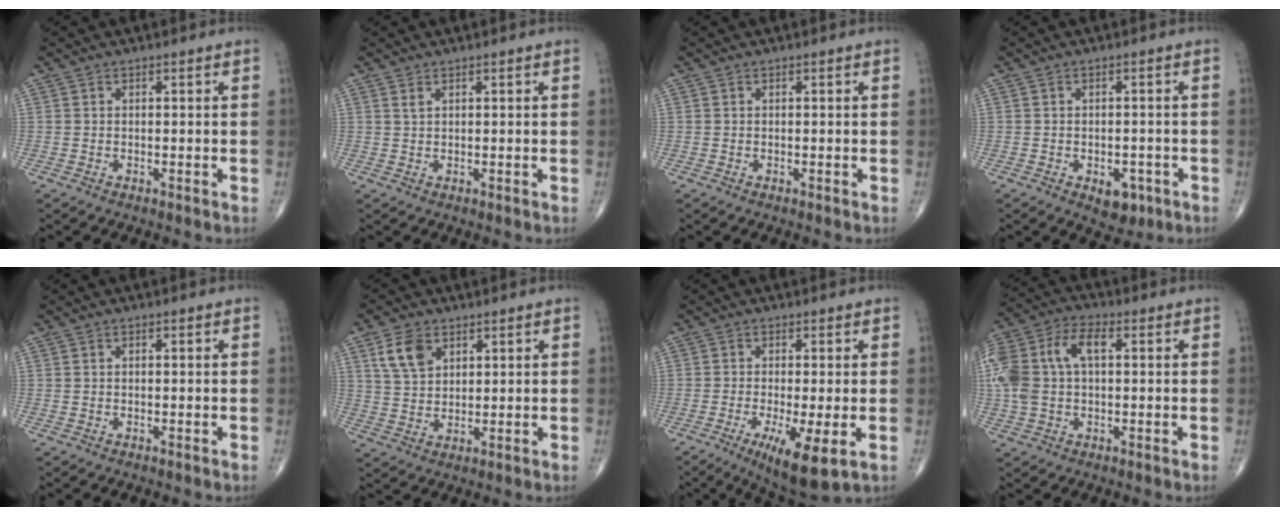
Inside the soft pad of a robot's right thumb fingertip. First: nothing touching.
{"total": 0.9, "force": [0.6, 0.3, 0.5], "torque": [-0.011, 0.002, 0.015]}
{"total": 0.0}
{"total": 4.7, "force": [-2.1, 2.9, 3.1], "torque": [-0.023, 0.007, -0.020]}
{"total": 0.0}
{"total": 6.8, "force": [3.3, 4.4, 3.9], "torque": [-0.062, -0.011, 0.067]}
{"total": 9.3, "force": [-3.0, 2.0, 8.5], "torque": [-0.148, -0.022, -0.047]}
{"total": 14.4, "force": [2.0, 8.5, 11.5], "torque": [-0.265, 0.036, 0.035]}